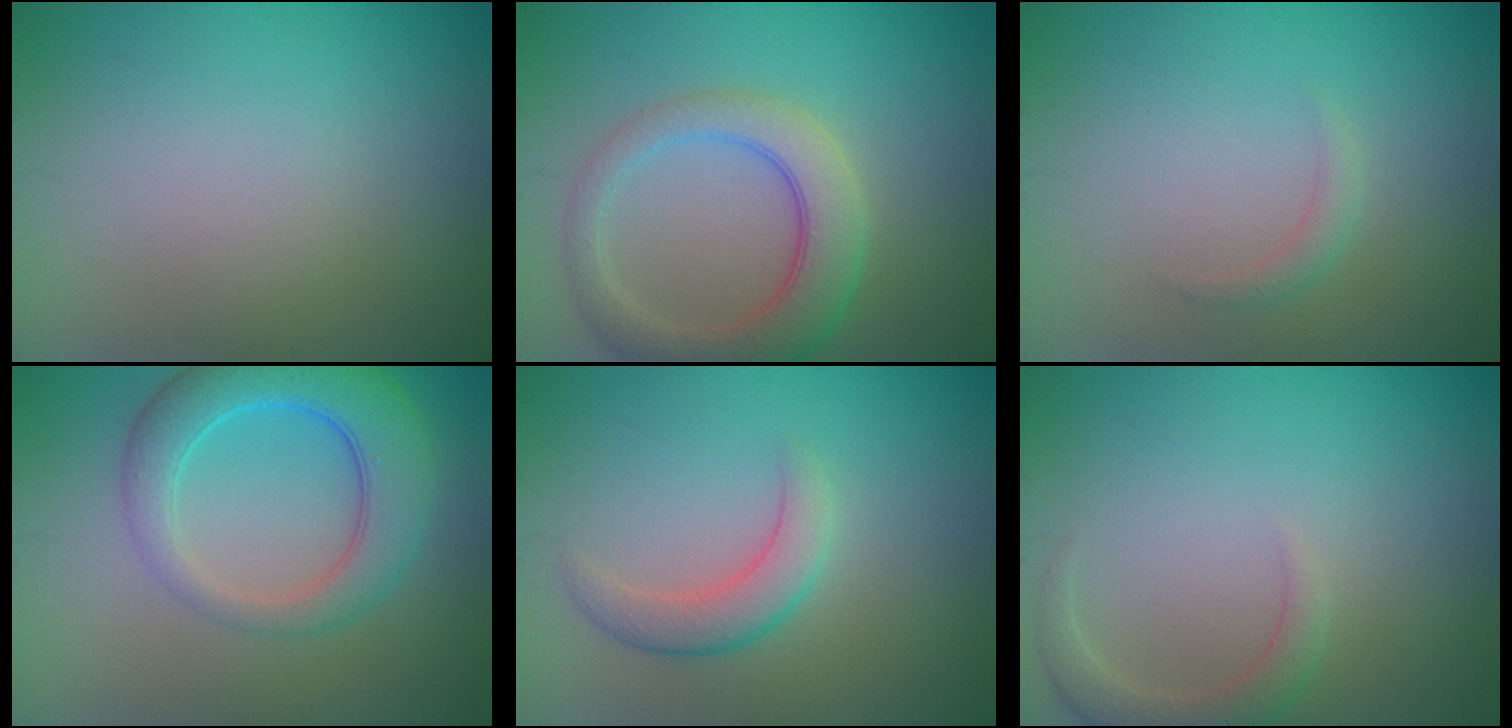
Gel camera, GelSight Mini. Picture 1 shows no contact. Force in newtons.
{"total": 5.3, "press": 5.2, "slide": 0.4}
{"total": 1.0, "press": 1.0, "slide": 0.0}
{"total": 5.8, "press": 5.8, "slide": 0.4}
{"total": 2.7, "press": 2.7, "slide": 0.1}
{"total": 2.2, "press": 2.2, "slide": 0.3}